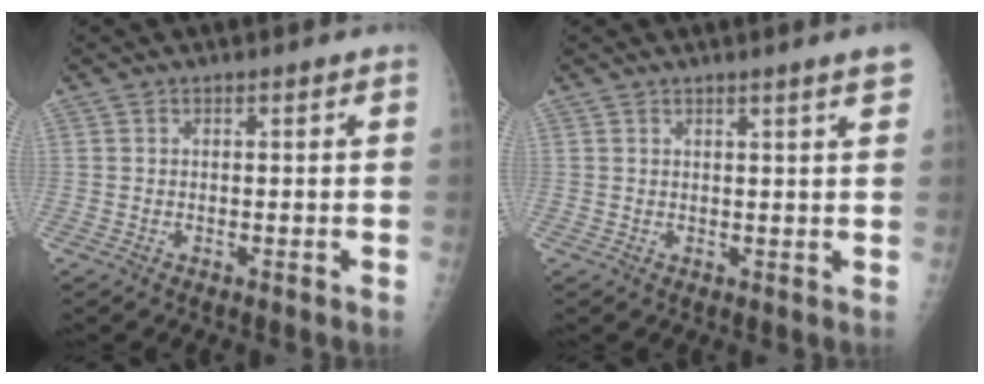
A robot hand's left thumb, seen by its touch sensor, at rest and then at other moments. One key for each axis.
{"total": 3.8, "fx": 2.5, "fy": -0.3, "fz": 2.8, "tx": -0.033, "ty": -0.008, "tz": 0.034}